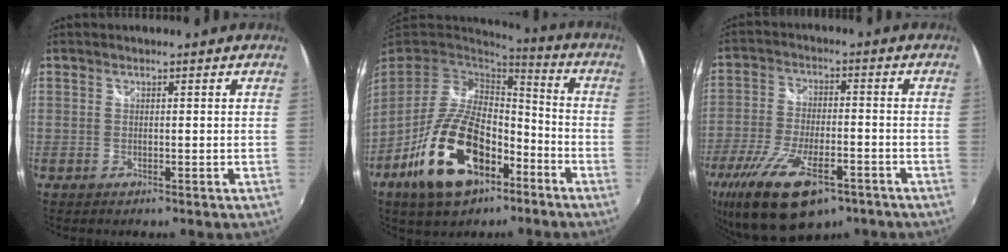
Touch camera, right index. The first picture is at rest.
{"total": 19.5, "force": [-9.5, 10.5, 13.4], "torque": [-0.274, -0.003, -0.155]}
{"total": 18.4, "force": [-11.3, 7.3, 12.5], "torque": [-0.261, -0.049, -0.190]}